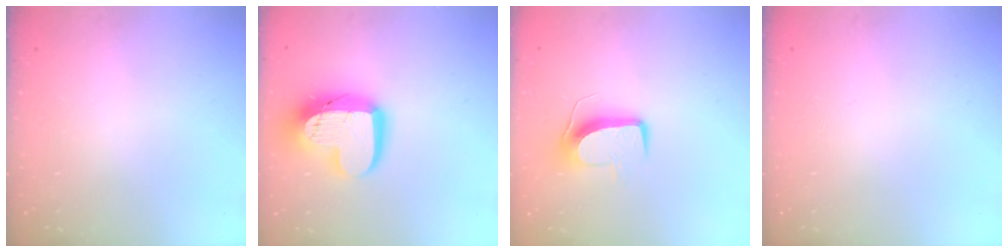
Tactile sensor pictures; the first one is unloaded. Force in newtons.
{"total": 17.0, "press": 17.0, "slide": 1.3}
{"total": 9.2, "press": 9.2, "slide": 0.4}
{"total": 0.0}